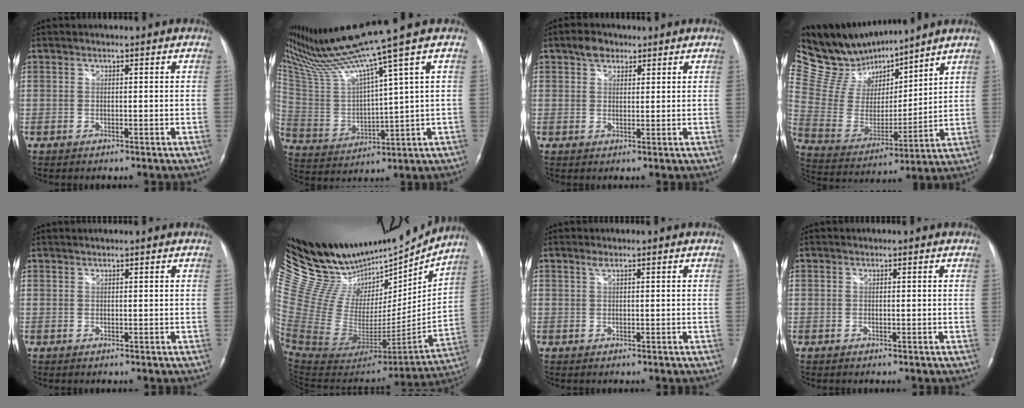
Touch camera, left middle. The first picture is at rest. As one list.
[{"total": 16.3, "force": [13.2, -2.6, 9.2], "torque": [-0.178, -0.020, 0.251]}, {"total": 3.2, "force": [2.0, 2.1, 1.2], "torque": [-0.025, 0.010, 0.034]}, {"total": 16.1, "force": [14.7, 4.4, 4.7], "torque": [-0.106, 0.007, 0.284]}, {"total": 1.0, "force": [0.9, -0.2, 0.2], "torque": [-0.005, 0.014, 0.022]}, {"total": 33.4, "force": [29.3, 9.6, 13.0], "torque": [-0.253, -0.024, 0.472]}, {"total": 0.9, "force": [0.5, 0.2, 0.6], "torque": [-0.016, 0.005, 0.011]}, {"total": 0.0}]